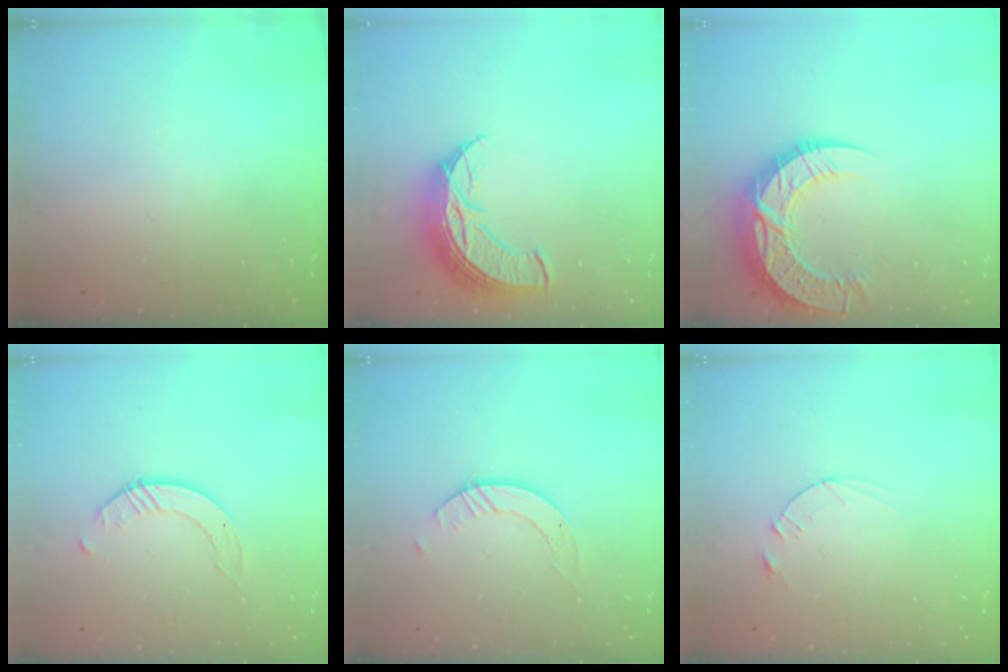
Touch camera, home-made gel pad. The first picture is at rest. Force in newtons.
{"total": 11.2, "press": 11.1, "slide": 0.9}
{"total": 16.5, "press": 16.5, "slide": 1.2}
{"total": 1.6, "press": 1.6, "slide": 0.2}
{"total": 2.6, "press": 2.5, "slide": 0.3}
{"total": 2.5, "press": 2.5, "slide": 0.3}